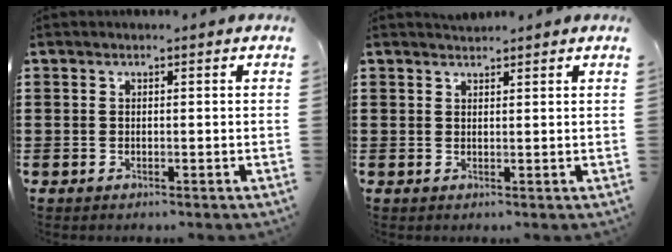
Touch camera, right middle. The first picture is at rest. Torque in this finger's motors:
{"motor_torque": [0.02, -0.20, -0.05, -0.01]}